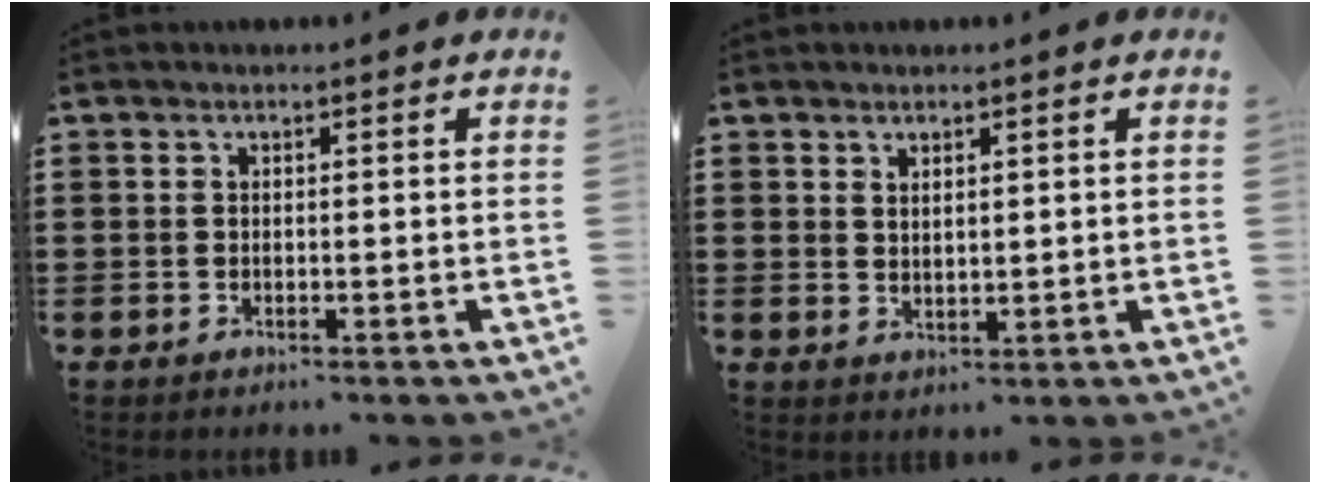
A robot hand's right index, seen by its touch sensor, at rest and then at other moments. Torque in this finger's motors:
{"motor_torque": [0.92, 0.57, 0.00, 0.00]}